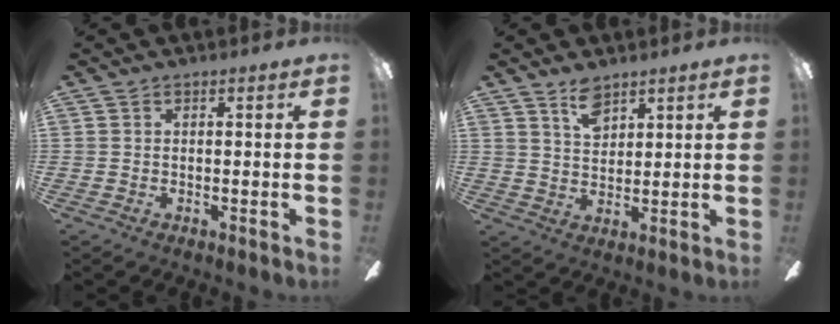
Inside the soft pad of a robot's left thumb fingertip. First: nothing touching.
{"total": 5.9, "force": [4.4, 2.9, 2.7], "torque": [-0.040, -0.017, 0.077]}